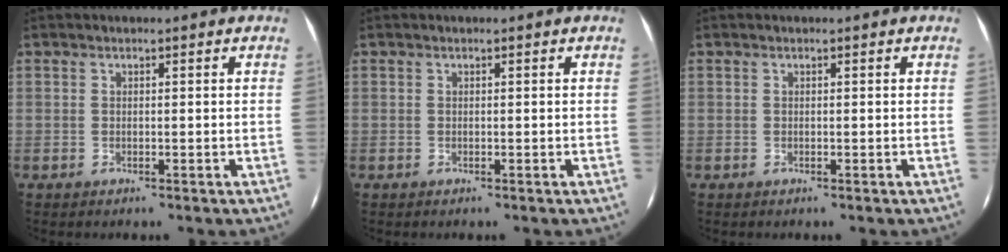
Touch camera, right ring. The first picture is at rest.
{"total": 0.0}
{"total": 0.0}